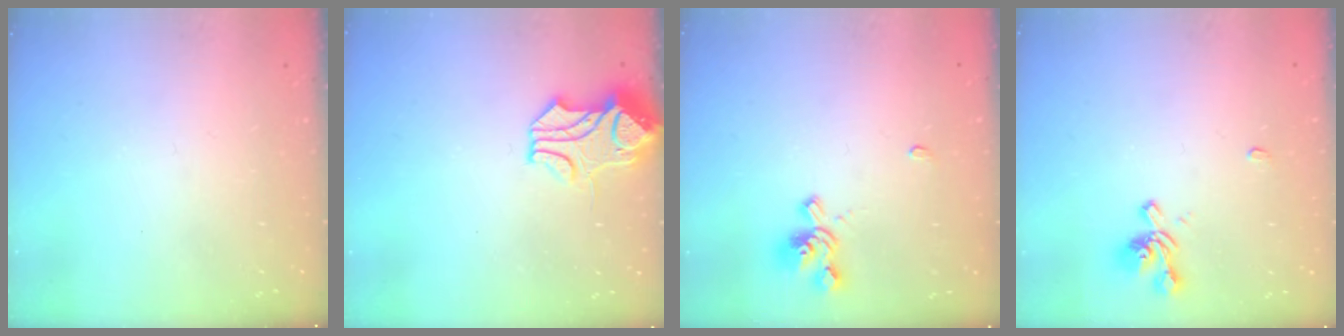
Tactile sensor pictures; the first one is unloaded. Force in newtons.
{"total": 1.6, "press": 1.0, "slide": 1.2}
{"total": 1.4, "press": 0.9, "slide": 1.1}
{"total": 1.8, "press": 1.4, "slide": 1.1}